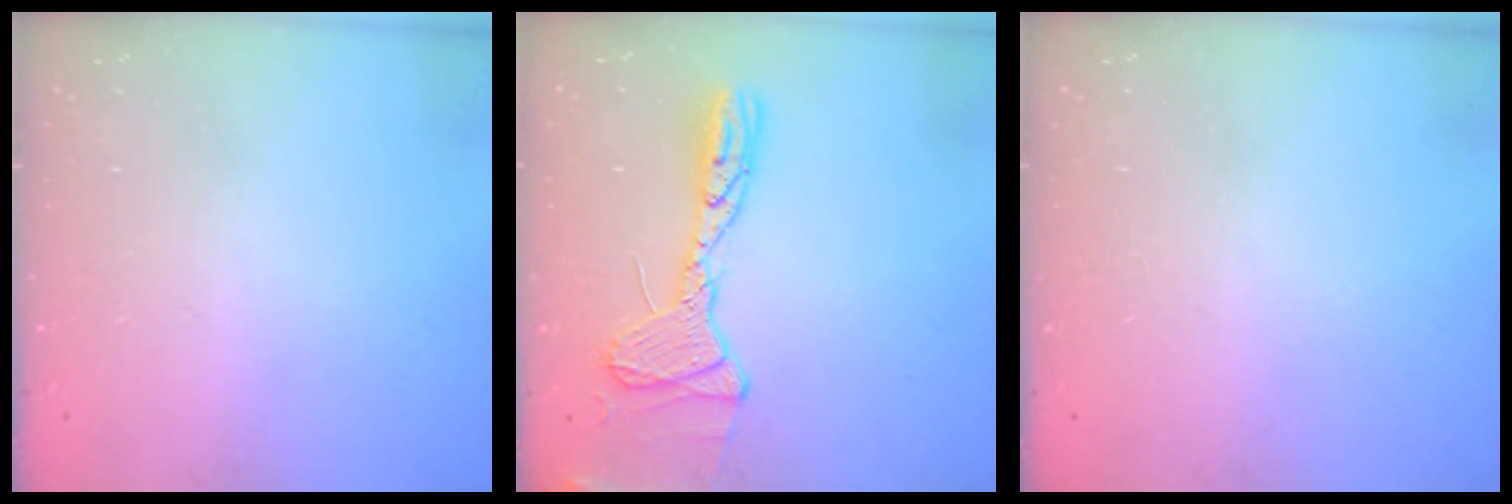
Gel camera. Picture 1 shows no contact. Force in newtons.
{"total": 14.3, "press": 14.3, "slide": 0.8}
{"total": 0.0}